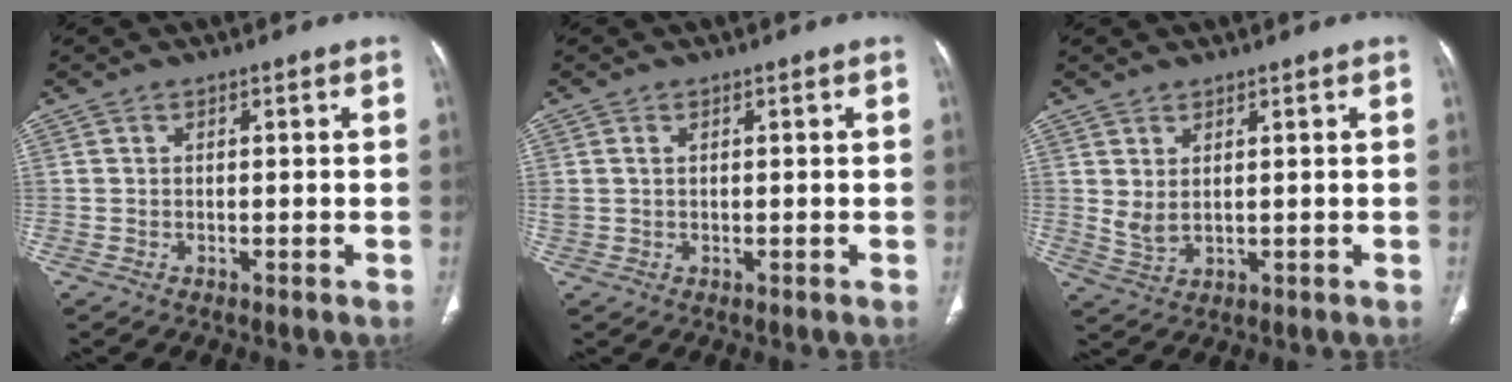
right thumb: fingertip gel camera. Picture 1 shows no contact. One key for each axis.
{"total": 1.2, "fx": 0.4, "fy": 0.8, "fz": 0.8, "tx": -0.022, "ty": 0.003, "tz": 0.015}
{"total": 3.3, "fx": 1.2, "fy": 1.5, "fz": 2.6, "tx": -0.052, "ty": -0.010, "tz": 0.033}